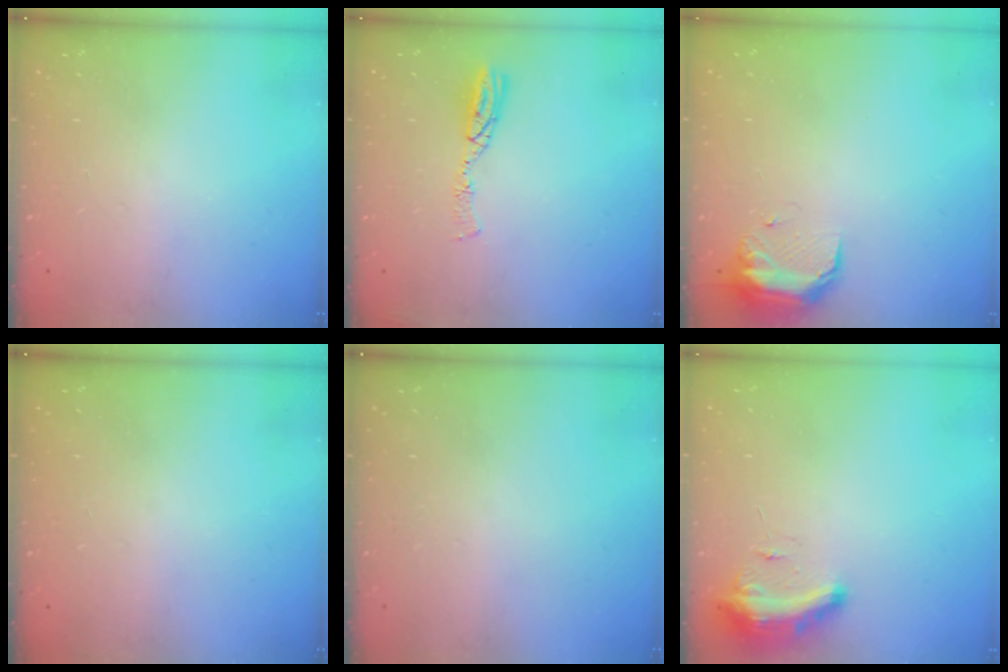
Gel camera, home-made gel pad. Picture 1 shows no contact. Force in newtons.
{"total": 6.6, "press": 6.5, "slide": 0.7}
{"total": 9.3, "press": 9.1, "slide": 1.9}
{"total": 0.0}
{"total": 0.0}
{"total": 9.3, "press": 9.2, "slide": 0.9}